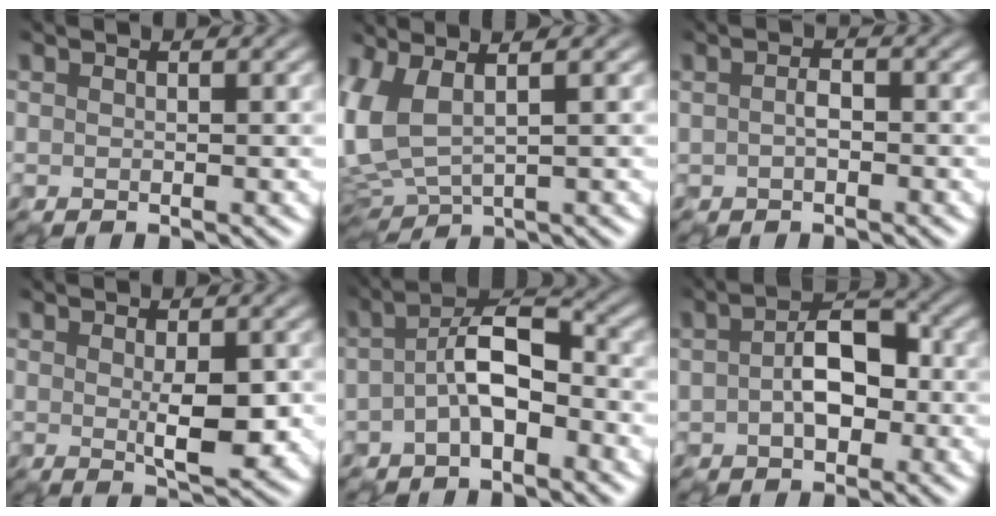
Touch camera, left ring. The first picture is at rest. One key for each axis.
{"total": 5.7, "fx": 1.2, "fy": 2.7, "fz": 4.9, "tx": -0.134, "ty": 0.008, "tz": 0.023}
{"total": 0.9, "fx": -0.3, "fy": 0.4, "fz": 0.8, "tx": -0.019, "ty": 0.006, "tz": -0.009}
{"total": 3.5, "fx": -0.2, "fy": 1.1, "fz": 3.3, "tx": -0.058, "ty": -0.002, "tz": 0.002}
{"total": 4.9, "fx": -1.1, "fy": 2.4, "fz": 4.2, "tx": -0.074, "ty": 0.014, "tz": -0.029}
{"total": 4.9, "fx": -0.2, "fy": 3.1, "fz": 3.8, "tx": -0.060, "ty": 0.010, "tz": -0.010}